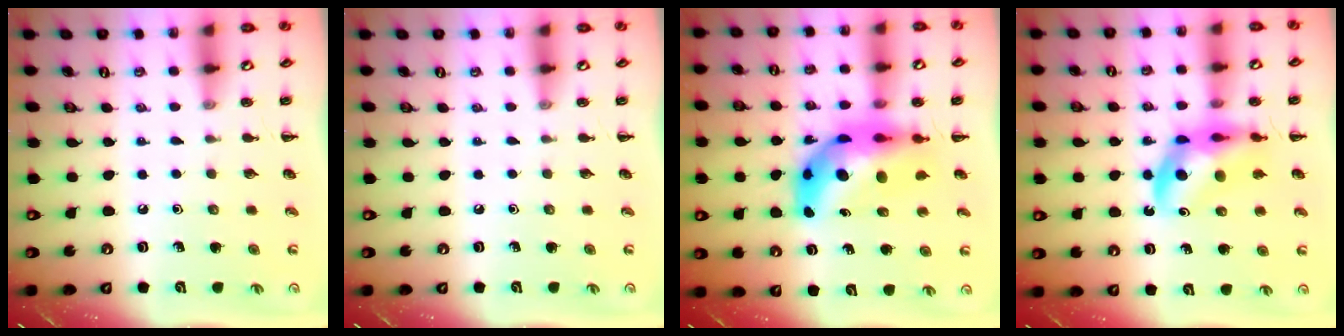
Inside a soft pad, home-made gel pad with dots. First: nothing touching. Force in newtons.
{"total": 0.0}
{"total": 12.6, "press": 11.9, "slide": 4.1}
{"total": 12.6, "press": 12.2, "slide": 3.2}